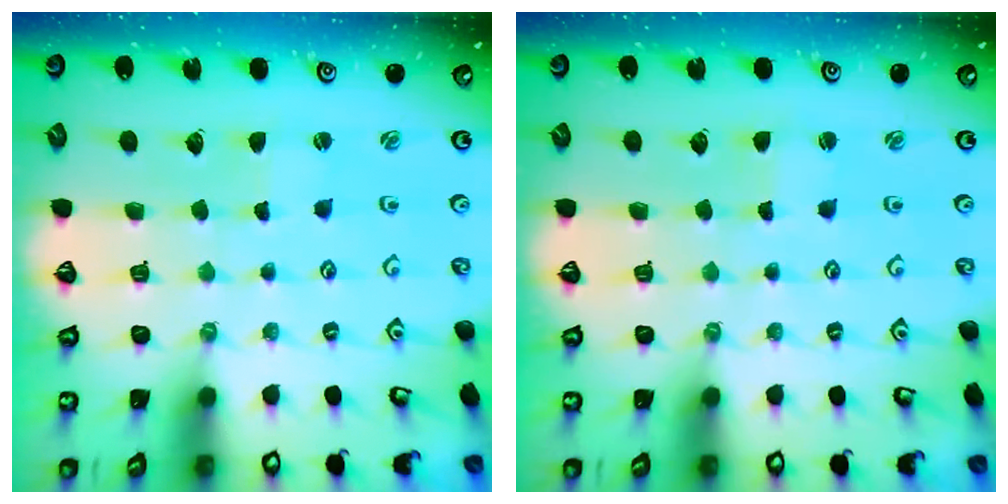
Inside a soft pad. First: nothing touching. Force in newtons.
{"total": 0.9, "press": 0.9, "slide": 0.1}